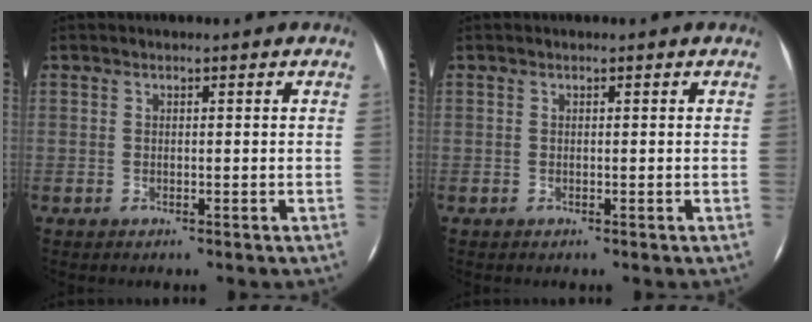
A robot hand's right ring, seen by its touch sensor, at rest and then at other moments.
{"total": 0.0}